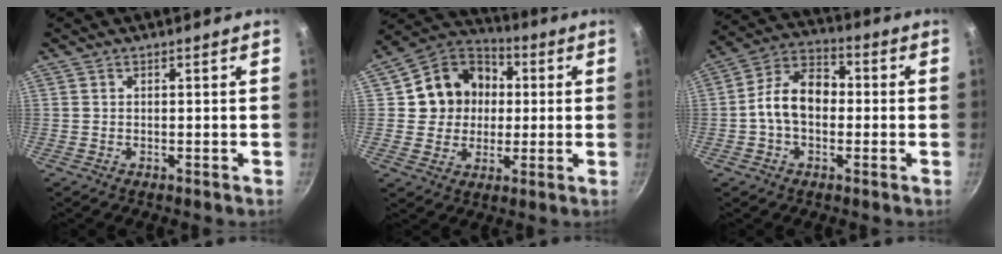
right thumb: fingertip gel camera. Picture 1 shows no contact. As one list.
[{"total": 13.8, "force": [1.8, 12.3, 5.9], "torque": [-0.068, 0.025, 0.020]}, {"total": 10.9, "force": [-0.8, 7.6, 7.8], "torque": [-0.103, 0.037, -0.034]}]